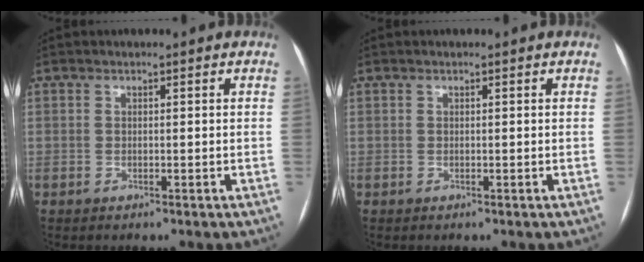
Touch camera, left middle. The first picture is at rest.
{"total": 0.0}